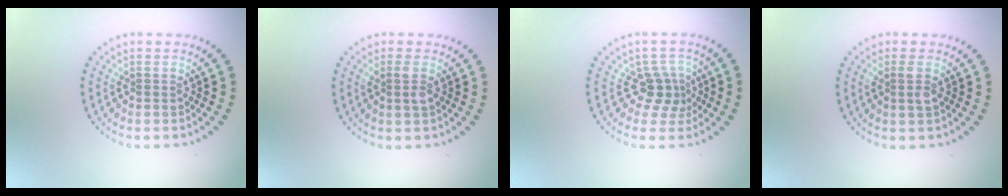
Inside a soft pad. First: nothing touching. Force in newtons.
{"total": 1.2, "press": 1.1, "slide": 0.5}
{"total": 2.5, "press": 1.8, "slide": 1.8}
{"total": 1.2, "press": 1.1, "slide": 0.4}